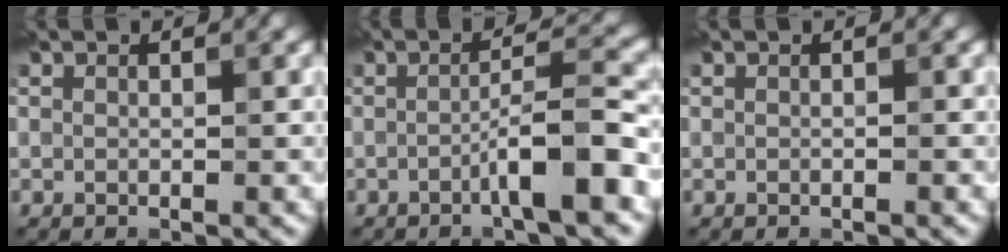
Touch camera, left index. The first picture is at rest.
{"total": 4.9, "force": [-1.8, 0.5, 4.6], "torque": [-0.069, 0.018, -0.040]}
{"total": 0.0}